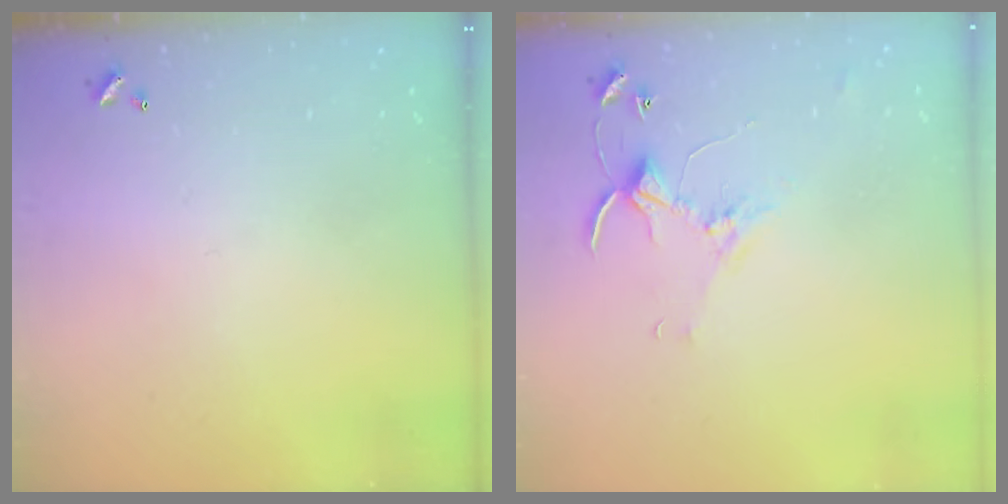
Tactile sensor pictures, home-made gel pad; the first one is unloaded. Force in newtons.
{"total": 2.8, "press": 2.8, "slide": 0.4}